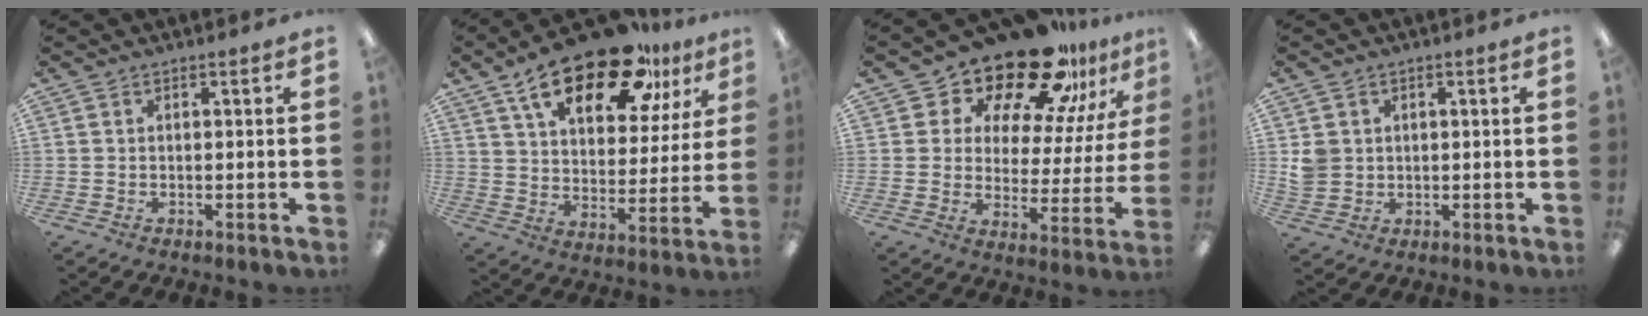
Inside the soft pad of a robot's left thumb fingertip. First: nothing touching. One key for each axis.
{"total": 23.1, "fx": 14.7, "fy": 10.2, "fz": 14.6, "tx": -0.228, "ty": -0.075, "tz": 0.245}
{"total": 20.3, "fx": 16.8, "fy": 7.6, "fz": 8.6, "tx": -0.148, "ty": -0.128, "tz": 0.288}
{"total": 4.2, "fx": 0.8, "fy": 3.9, "fz": 1.0, "tx": -0.018, "ty": 0.006, "tz": 0.016}